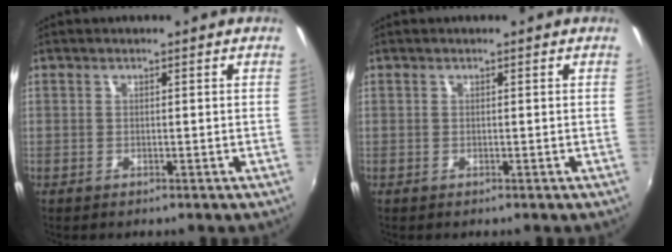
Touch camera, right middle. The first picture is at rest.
{"total": 0.0}